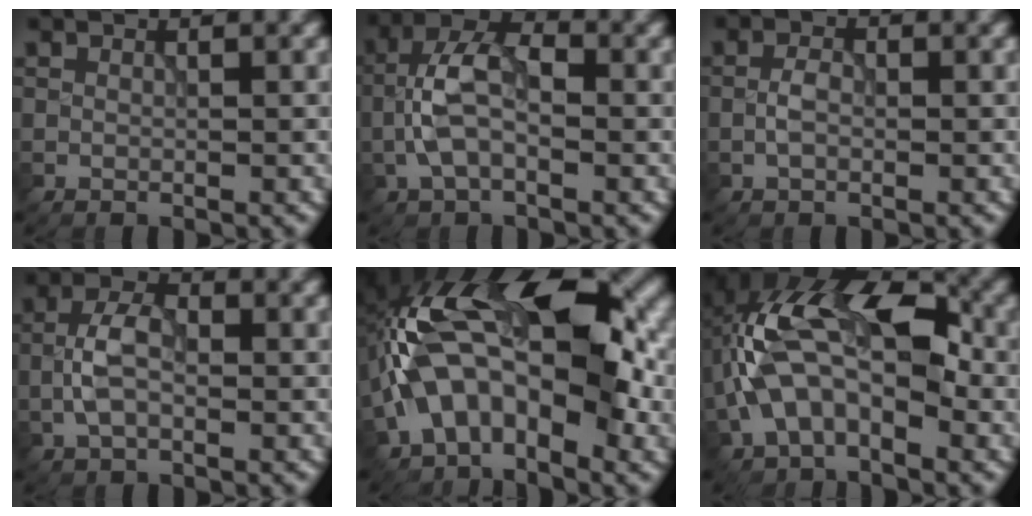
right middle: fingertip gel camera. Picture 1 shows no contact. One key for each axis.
{"total": 5.2, "fx": -1.1, "fy": 2.6, "fz": 4.4, "tx": -0.095, "ty": 0.016, "tz": -0.028}
{"total": 1.7, "fx": -0.5, "fy": 1.0, "fz": 1.3, "tx": -0.026, "ty": 0.005, "tz": -0.014}
{"total": 3.6, "fx": -0.8, "fy": 1.9, "fz": 3.0, "tx": -0.059, "ty": 0.010, "tz": -0.022}
{"total": 13.6, "fx": -1.1, "fy": 7.1, "fz": 11.6, "tx": -0.182, "ty": 0.027, "tz": -0.037}
{"total": 10.1, "fx": -1.0, "fy": 5.8, "fz": 8.2, "tx": -0.156, "ty": 0.028, "tz": -0.027}